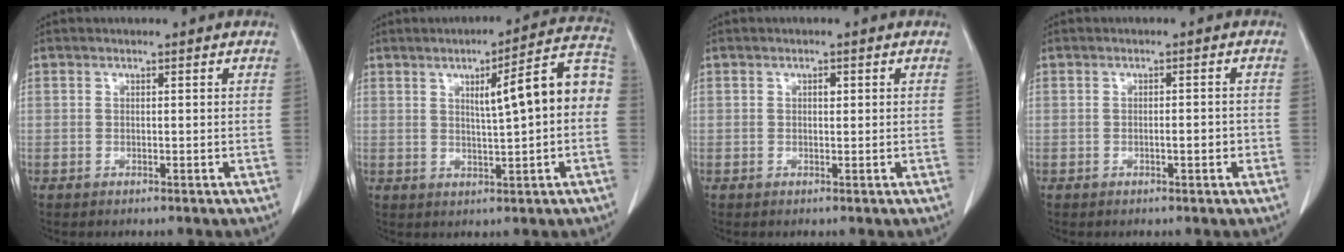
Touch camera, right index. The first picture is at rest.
{"total": 10.7, "force": [1.0, 1.0, 10.6], "torque": [-0.139, 0.028, 0.012]}
{"total": 0.8, "force": [0.2, 0.5, 0.6], "torque": [-0.010, 0.001, 0.002]}
{"total": 1.9, "force": [-0.6, 0.5, 1.7], "torque": [-0.028, 0.001, -0.008]}